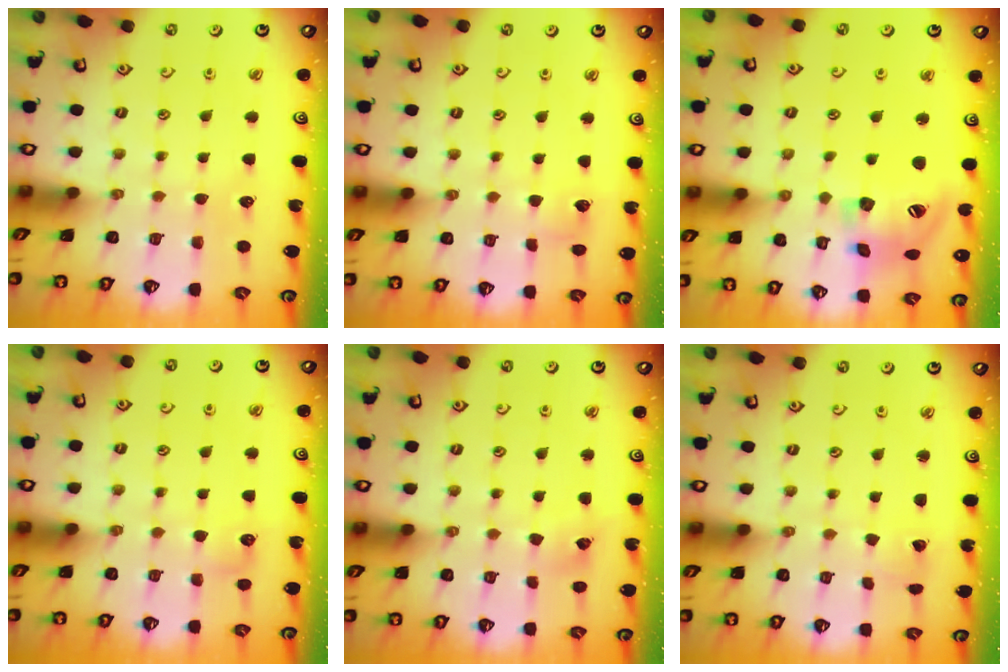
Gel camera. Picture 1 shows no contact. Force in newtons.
{"total": 3.7, "press": 3.7, "slide": 0.5}
{"total": 18.0, "press": 17.9, "slide": 2.5}
{"total": 4.6, "press": 4.5, "slide": 0.7}
{"total": 4.6, "press": 4.6, "slide": 0.5}
{"total": 2.0, "press": 2.0, "slide": 0.2}